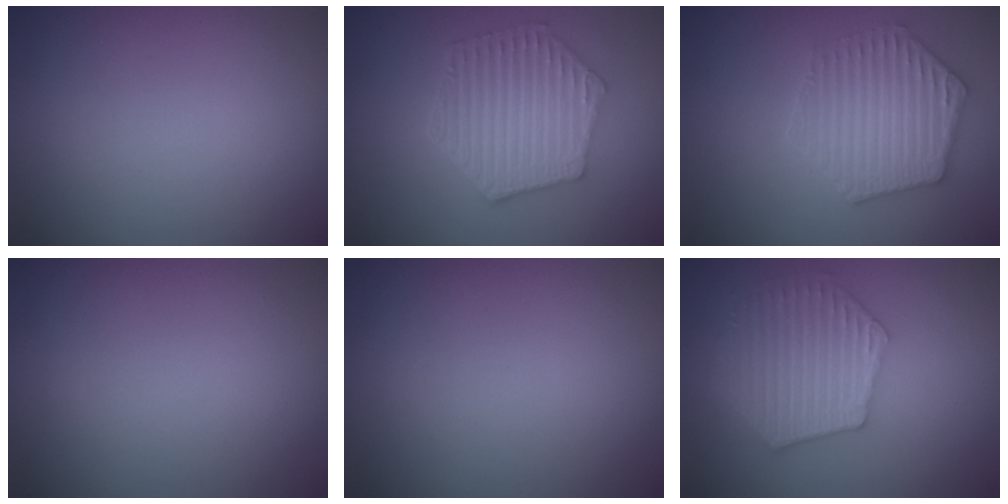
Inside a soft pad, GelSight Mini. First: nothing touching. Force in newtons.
{"total": 6.3, "press": 4.8, "slide": 4.0}
{"total": 4.3, "press": 4.0, "slide": 1.6}
{"total": 0.0}
{"total": 0.0}
{"total": 6.4, "press": 5.0, "slide": 4.0}